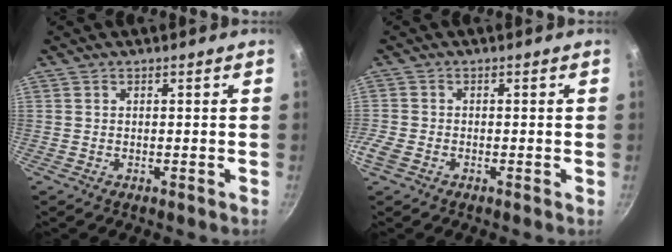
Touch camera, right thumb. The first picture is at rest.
{"total": 3.6, "force": [-1.7, 2.3, 2.2], "torque": [-0.056, 0.002, -0.042]}